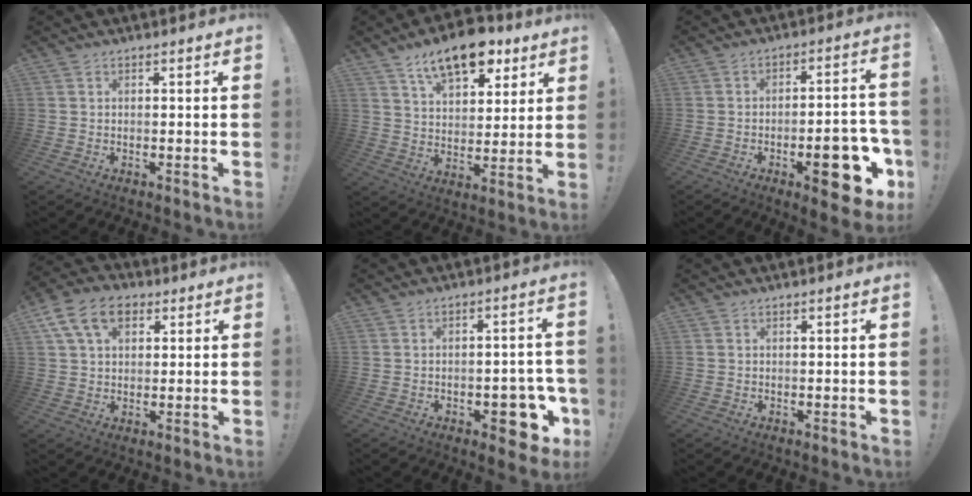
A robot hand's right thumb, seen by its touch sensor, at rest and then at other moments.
{"total": 14.4, "force": [9.3, 7.2, 8.4], "torque": [-0.122, -0.051, 0.165]}
{"total": 15.7, "force": [-6.8, 5.7, 12.9], "torque": [-0.133, 0.029, -0.095]}
{"total": 12.5, "force": [5.5, 8.0, 7.9], "torque": [-0.127, -0.006, 0.105]}
{"total": 10.4, "force": [-4.3, 5.4, 7.8], "torque": [-0.068, 0.023, -0.065]}
{"total": 0.7, "force": [0.4, -0.2, 0.5], "torque": [-0.007, -0.001, 0.006]}